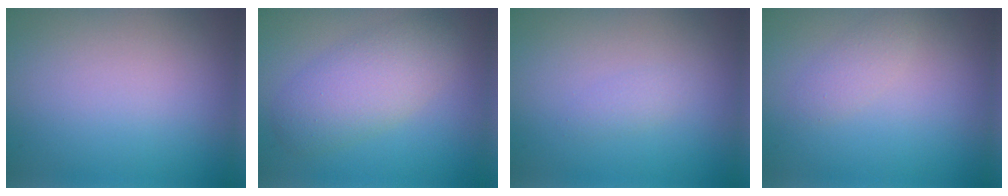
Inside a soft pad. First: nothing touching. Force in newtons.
{"total": 4.7, "press": 4.7, "slide": 0.3}
{"total": 0.9, "press": 0.9, "slide": 0.1}
{"total": 1.3, "press": 1.3, "slide": 0.1}